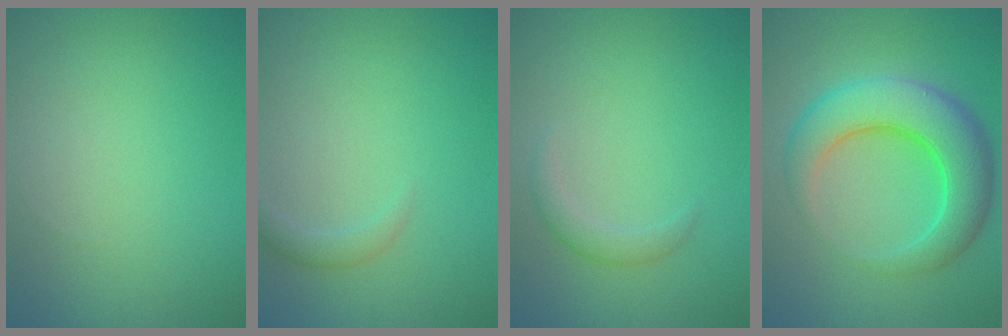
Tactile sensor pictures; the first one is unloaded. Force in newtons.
{"total": 1.3, "press": 1.3, "slide": 0.0}
{"total": 1.6, "press": 1.6, "slide": 0.0}
{"total": 8.1, "press": 8.1, "slide": 0.2}